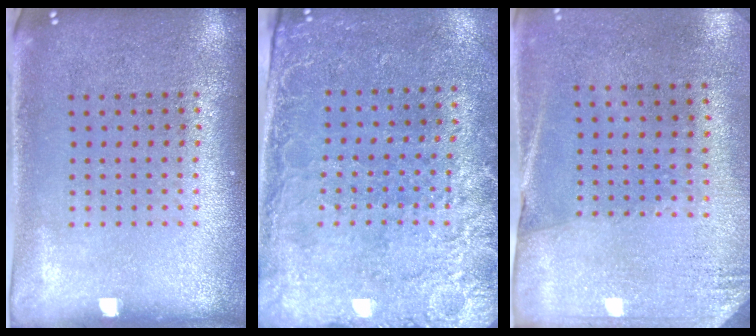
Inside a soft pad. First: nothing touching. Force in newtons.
{"total": 2.6, "press": 2.3, "slide": 1.3}
{"total": 2.7, "press": 2.4, "slide": 1.3}